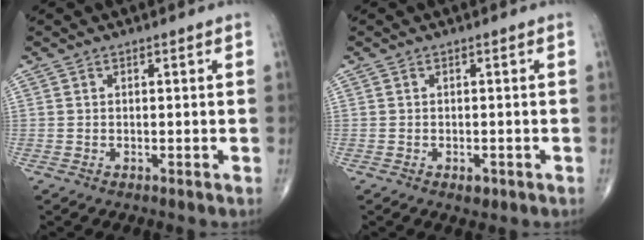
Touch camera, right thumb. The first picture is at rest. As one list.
[{"total": 1.4, "force": [-0.7, 0.8, 0.9], "torque": [-0.012, 0.000, -0.008]}]